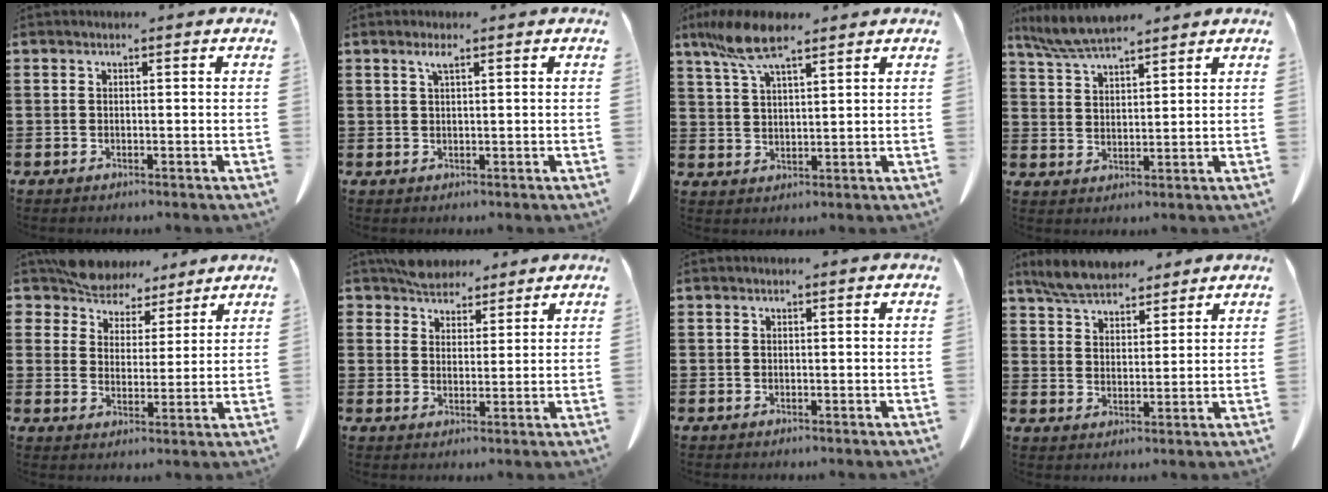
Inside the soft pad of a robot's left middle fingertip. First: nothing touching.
{"total": 1.7, "force": [1.0, 0.3, 1.4], "torque": [-0.031, 0.000, 0.018]}
{"total": 8.5, "force": [5.7, 2.2, 5.9], "torque": [-0.134, -0.006, 0.103]}
{"total": 6.7, "force": [5.7, 1.2, 3.2], "torque": [-0.078, -0.013, 0.107]}
{"total": 6.6, "force": [6.3, 2.2, 0.3], "torque": [-0.042, -0.033, 0.118]}
{"total": 5.1, "force": [4.5, 2.2, 0.7], "torque": [-0.030, -0.004, 0.089]}
{"total": 0.0}
{"total": 6.3, "force": [5.8, 1.6, 1.8], "torque": [-0.055, -0.013, 0.110]}